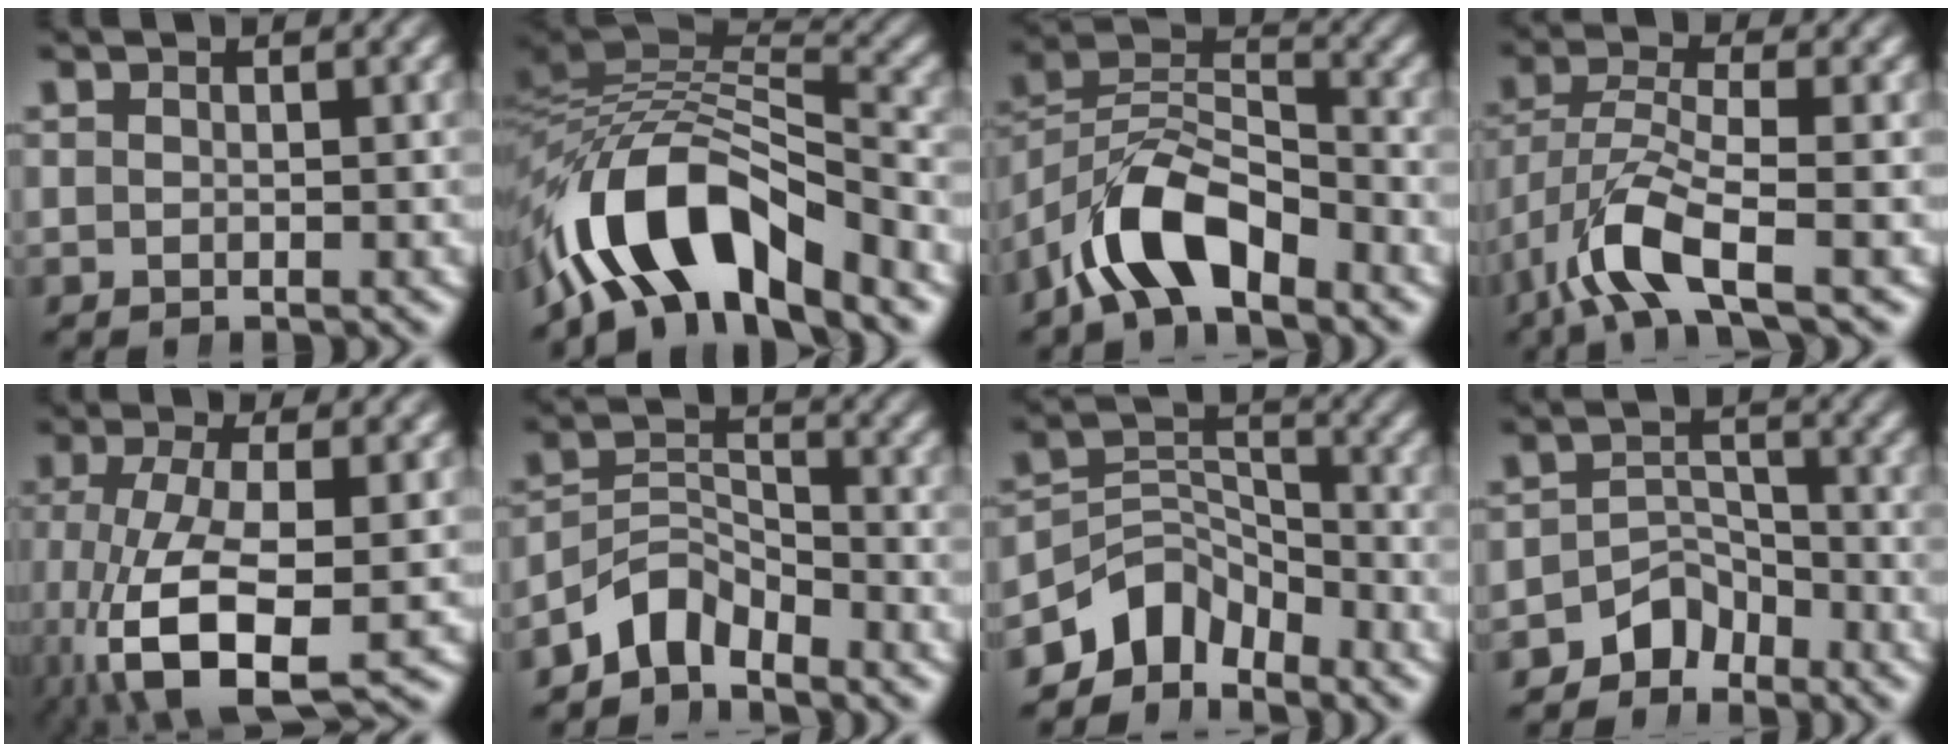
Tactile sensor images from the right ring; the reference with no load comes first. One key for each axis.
{"total": 11.5, "fx": -3.5, "fy": 7.5, "fz": 8.0, "tx": -0.168, "ty": -0.037, "tz": -0.045}
{"total": 7.7, "fx": -2.7, "fy": 5.3, "fz": 4.9, "tx": -0.102, "ty": -0.021, "tz": -0.043}
{"total": 5.0, "fx": -1.5, "fy": 2.5, "fz": 4.1, "tx": -0.112, "ty": -0.033, "tz": -0.009}
{"total": 8.9, "fx": -2.4, "fy": 4.4, "fz": 7.3, "tx": -0.173, "ty": -0.053, "tz": -0.001}
{"total": 5.9, "fx": -3.8, "fy": 3.9, "fz": 2.4, "tx": -0.042, "ty": -0.012, "tz": -0.070}
{"total": 8.9, "fx": -4.6, "fy": 6.6, "fz": 3.9, "tx": -0.065, "ty": -0.021, "tz": -0.079}
{"total": 5.0, "fx": -3.4, "fy": 3.3, "fz": 1.6, "tx": -0.026, "ty": -0.014, "tz": -0.060}